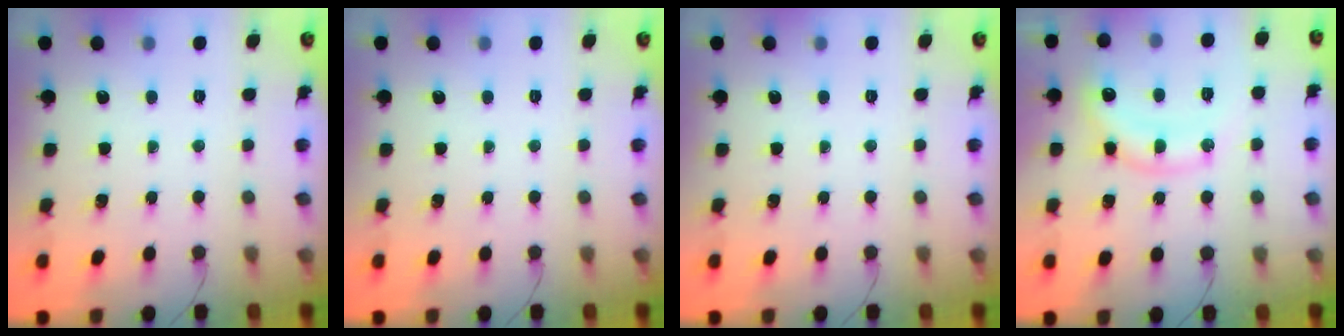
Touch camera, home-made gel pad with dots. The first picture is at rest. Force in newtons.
{"total": 0.0}
{"total": 0.0}
{"total": 13.0, "press": 12.9, "slide": 0.7}